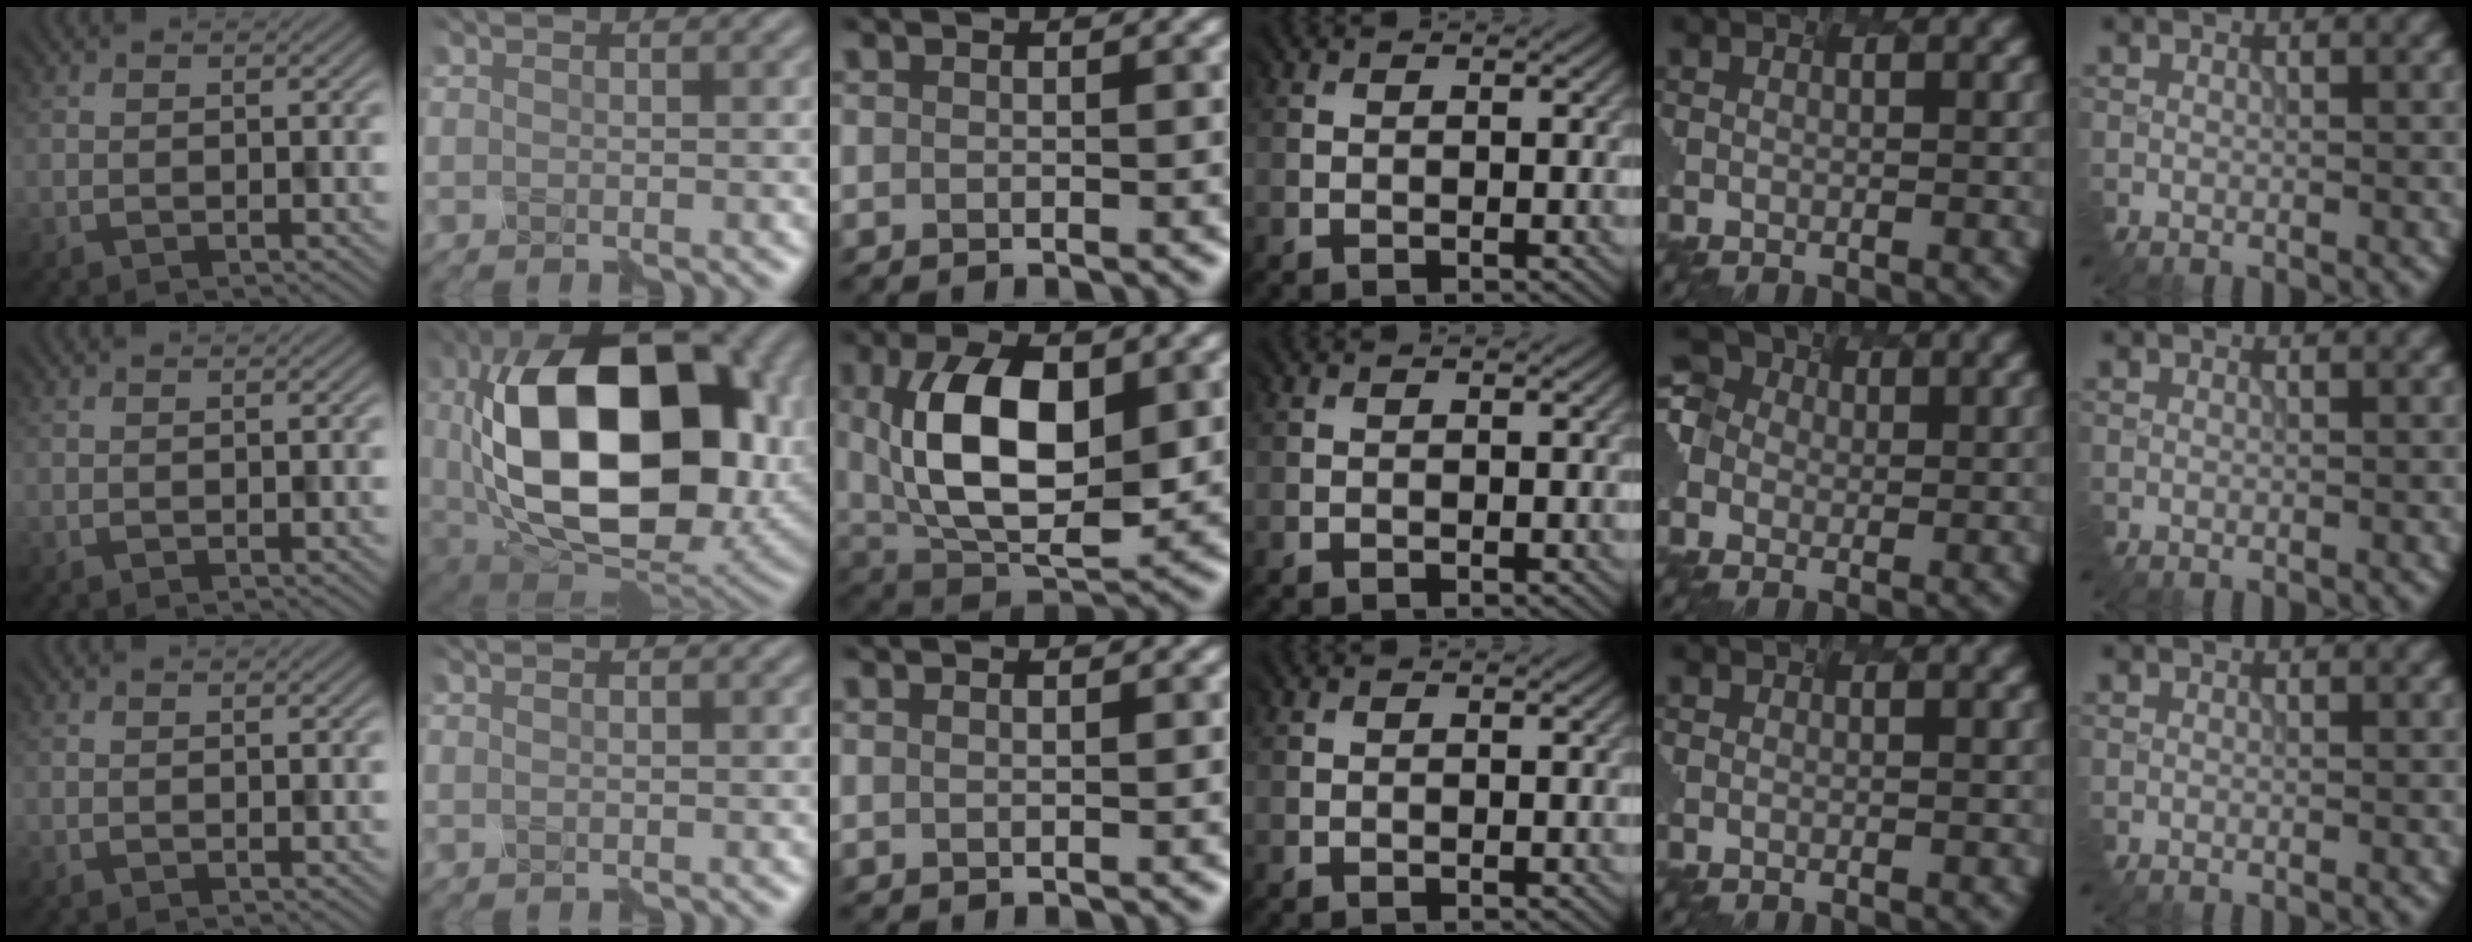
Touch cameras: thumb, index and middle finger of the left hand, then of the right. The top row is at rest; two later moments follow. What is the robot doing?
{"motion": "assemble", "object": "hinged jar"}